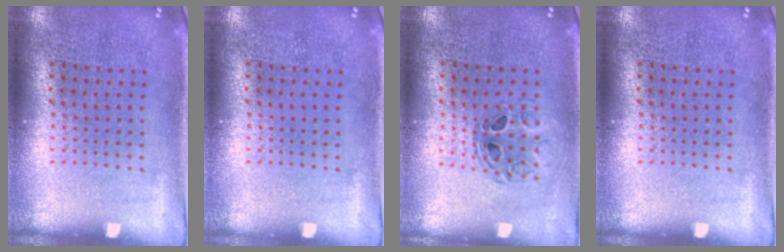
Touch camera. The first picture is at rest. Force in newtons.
{"total": 0.0}
{"total": 0.9, "press": 0.8, "slide": 0.1}
{"total": 0.0}